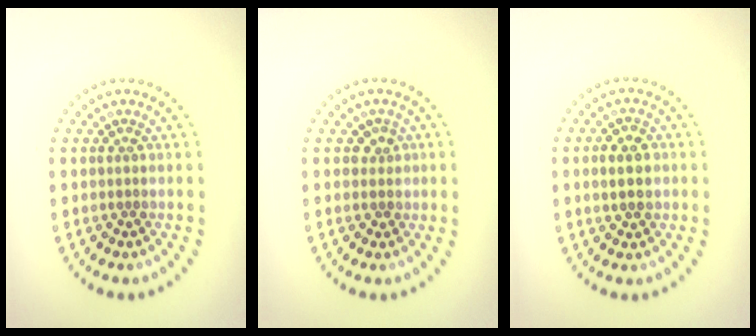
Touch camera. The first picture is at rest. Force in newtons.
{"total": 1.3, "press": 1.1, "slide": 0.7}
{"total": 2.7, "press": 2.7, "slide": 0.1}